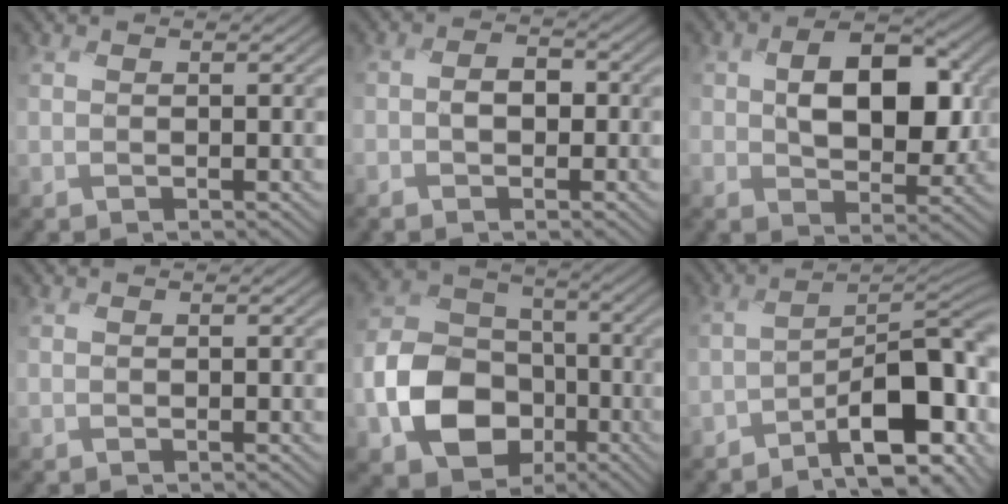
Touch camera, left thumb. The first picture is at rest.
{"total": 2.9, "force": [-0.9, 2.1, 1.8], "torque": [-0.032, 0.004, -0.021]}
{"total": 8.9, "force": [1.1, 5.7, 6.8], "torque": [-0.117, -0.001, 0.009]}
{"total": 0.0}
{"total": 11.5, "force": [-4.9, 8.8, 5.6], "torque": [-0.125, -0.017, -0.103]}
{"total": 12.4, "force": [-5.1, 5.3, 9.9], "torque": [-0.135, -0.021, -0.084]}